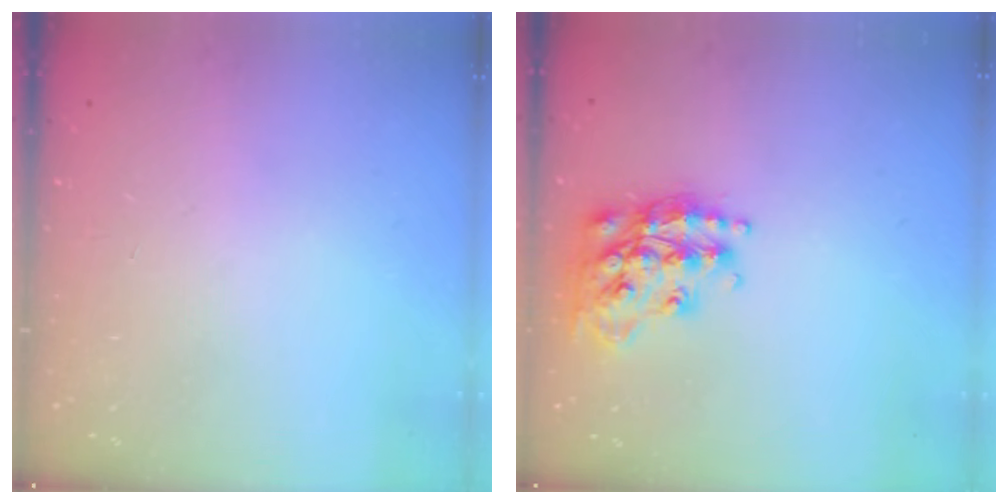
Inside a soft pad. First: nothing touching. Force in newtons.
{"total": 18.2, "press": 18.1, "slide": 1.1}